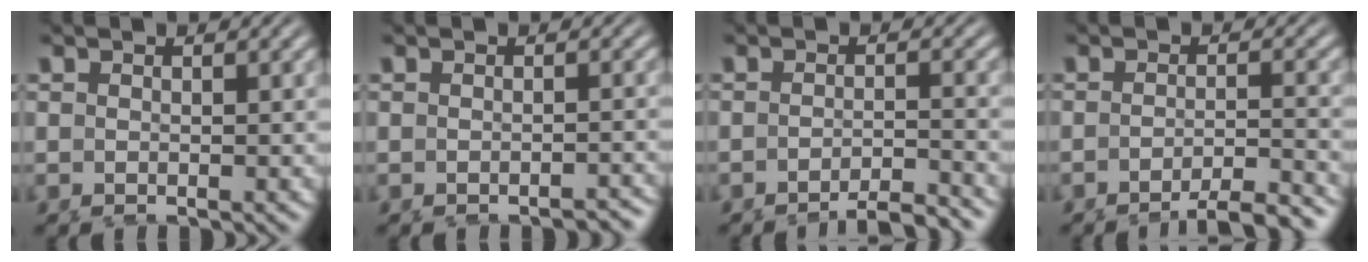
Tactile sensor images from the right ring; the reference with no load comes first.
{"total": 1.9, "force": [-1.9, 0.1, 0.3], "torque": [-0.008, -0.005, -0.024]}
{"total": 4.0, "force": [-3.8, -0.1, 1.2], "torque": [-0.009, -0.008, -0.061]}
{"total": 4.9, "force": [-4.4, 0.2, 2.2], "torque": [-0.016, -0.009, -0.070]}